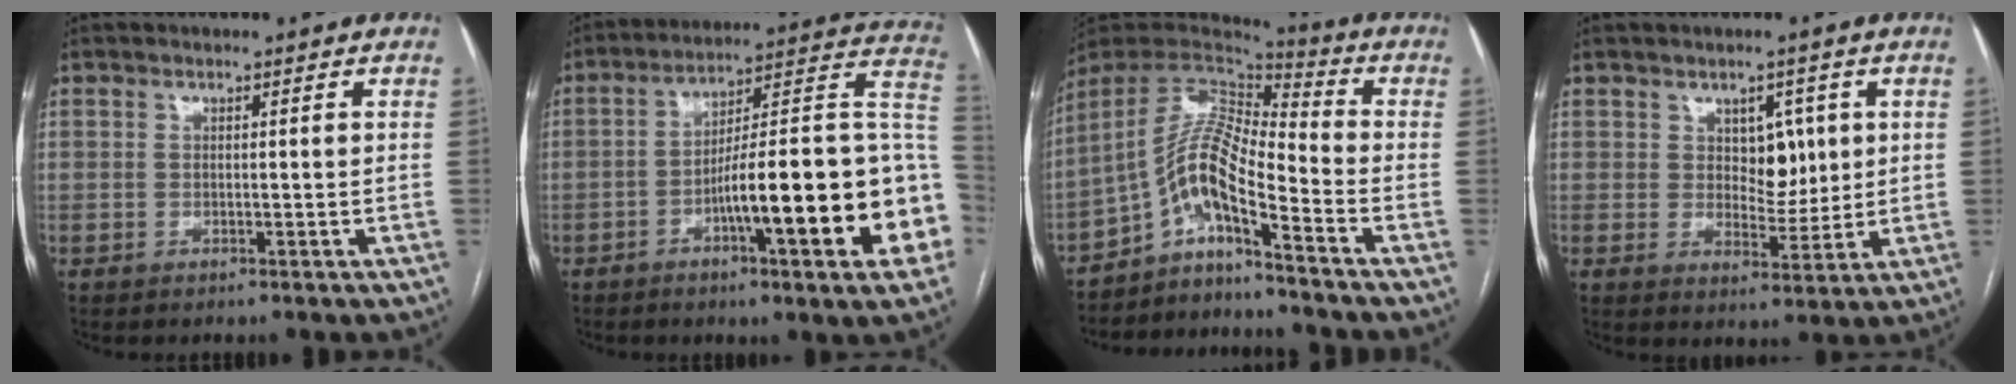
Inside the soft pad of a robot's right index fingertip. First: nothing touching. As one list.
[{"total": 22.6, "force": [-6.5, 2.5, 21.5], "torque": [-0.226, 0.025, -0.090]}, {"total": 10.8, "force": [-6.6, 1.4, 8.4], "torque": [-0.160, 0.020, -0.119]}, {"total": 5.3, "force": [1.6, 3.2, 3.8], "torque": [-0.050, 0.002, 0.032]}]